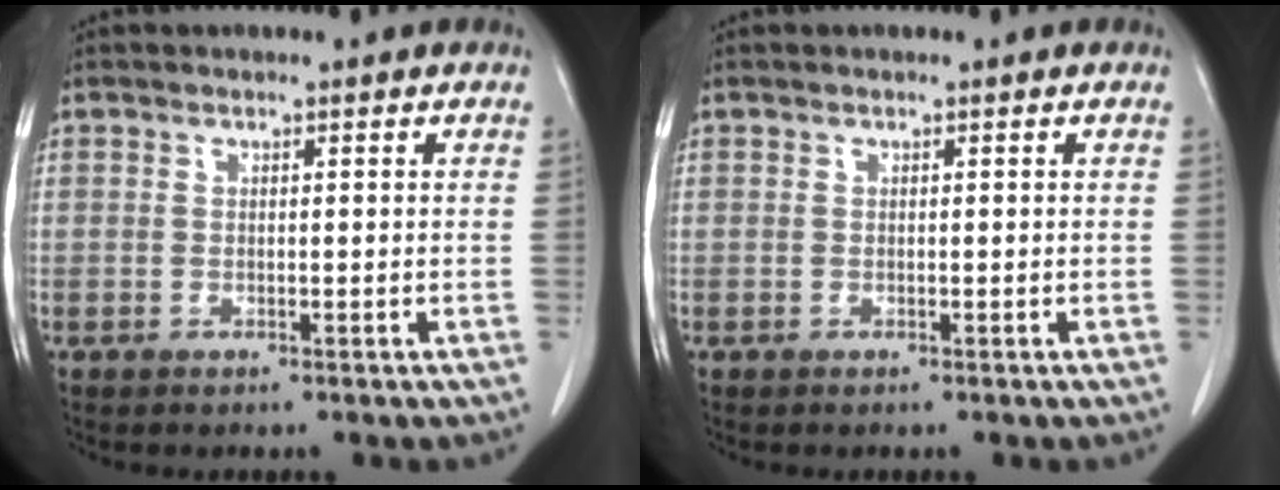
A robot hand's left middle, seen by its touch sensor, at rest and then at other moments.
{"total": 0.0}